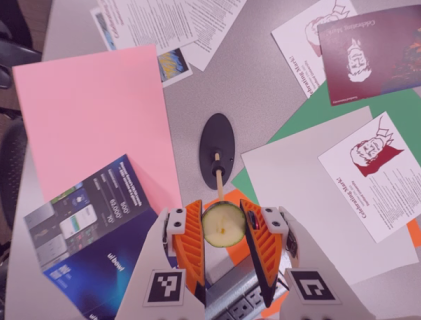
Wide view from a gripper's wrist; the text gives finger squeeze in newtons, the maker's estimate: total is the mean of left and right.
{"total": 12.4, "left": 12.6, "right": 12.2}